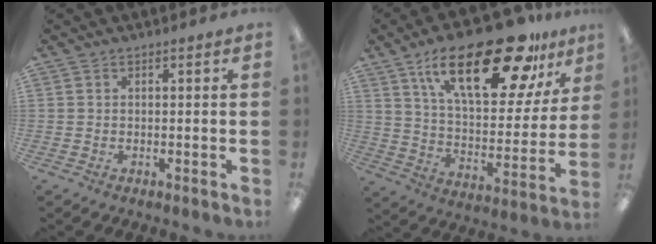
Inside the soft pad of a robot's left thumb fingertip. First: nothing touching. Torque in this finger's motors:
{"motor_torque": [0.90, 0.85, 1.64, -1.13, 0.35]}